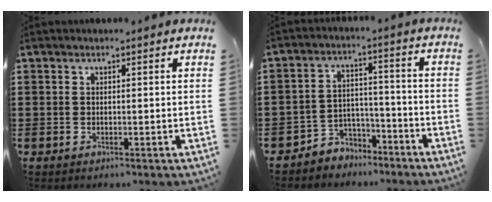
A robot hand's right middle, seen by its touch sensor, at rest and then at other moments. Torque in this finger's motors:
{"motor_torque": [1.54, -0.07, 0.03, -0.08]}